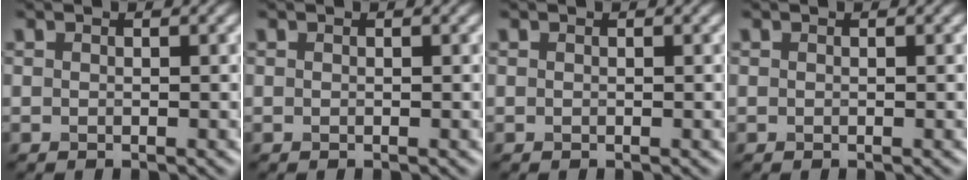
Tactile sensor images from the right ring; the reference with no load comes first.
{"total": 0.0}
{"total": 0.0}
{"total": 0.0}